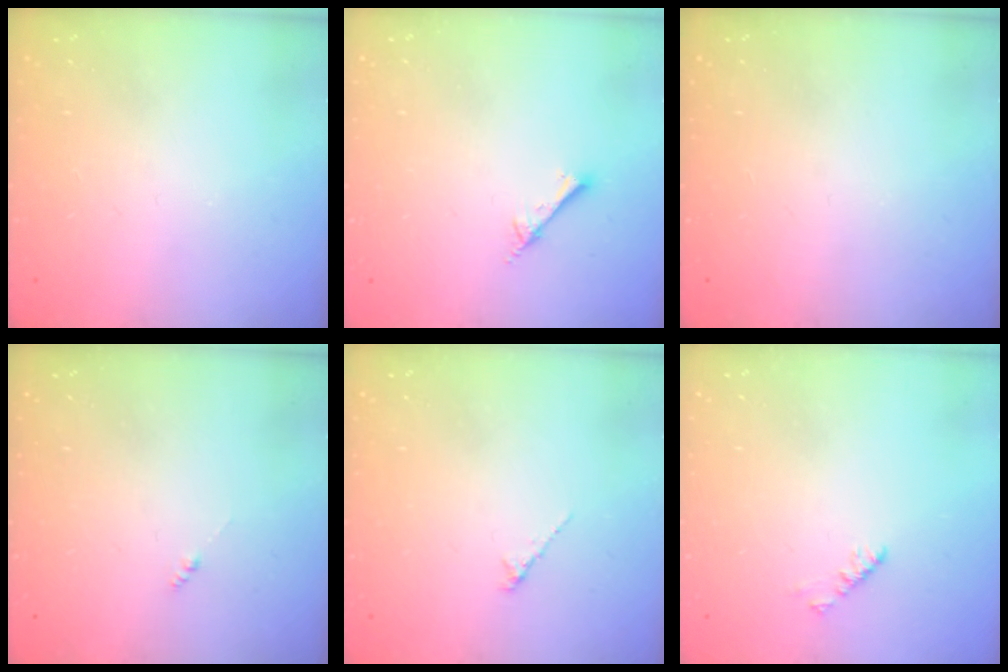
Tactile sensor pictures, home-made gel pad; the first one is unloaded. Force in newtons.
{"total": 2.2, "press": 2.2, "slide": 0.3}
{"total": 0.0}
{"total": 0.0}
{"total": 1.2, "press": 1.1, "slide": 0.4}
{"total": 3.4, "press": 3.3, "slide": 0.5}